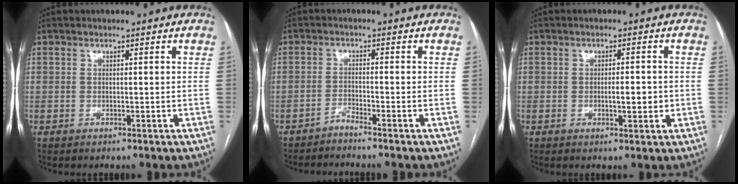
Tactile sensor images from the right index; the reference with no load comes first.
{"total": 2.1, "force": [-1.9, -0.7, 0.3], "torque": [-0.006, -0.001, -0.039]}
{"total": 3.0, "force": [-0.5, 0.8, 2.9], "torque": [-0.047, -0.001, -0.004]}